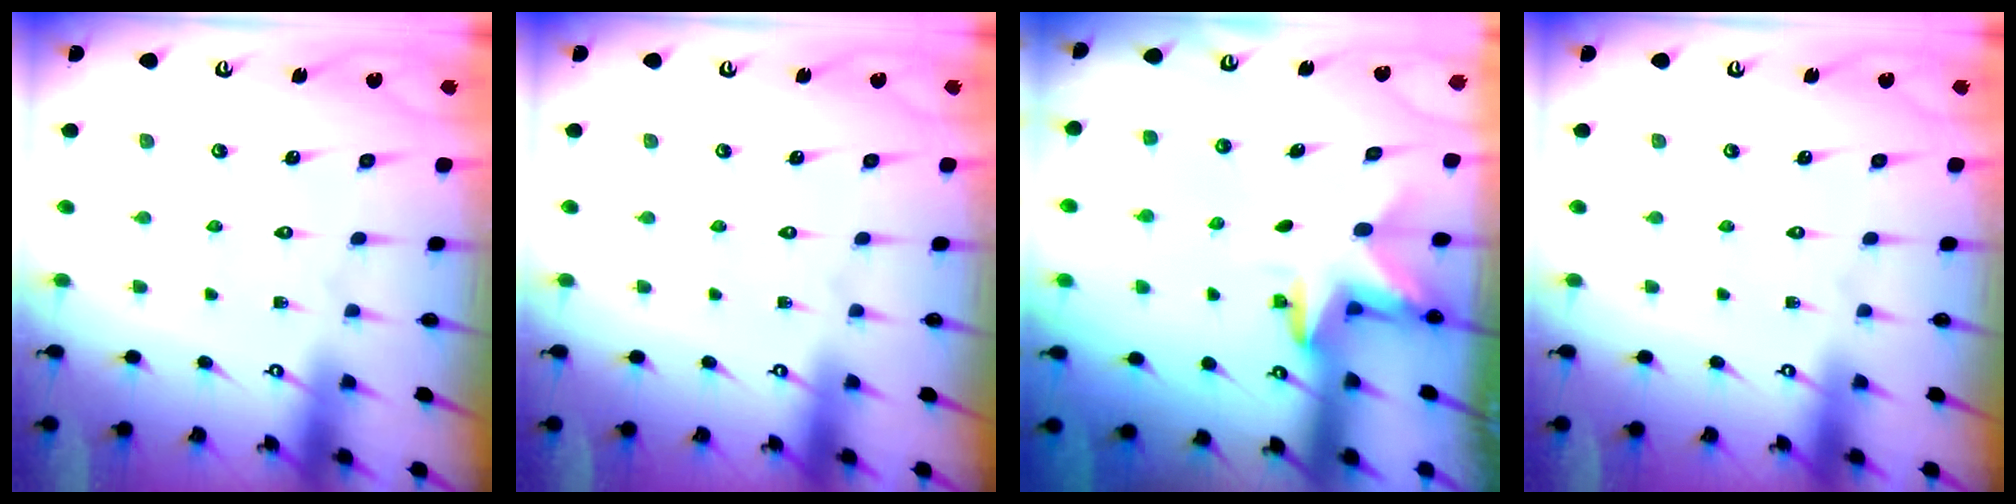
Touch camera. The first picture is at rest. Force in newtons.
{"total": 0.0}
{"total": 3.4, "press": 3.4, "slide": 0.1}
{"total": 0.0}